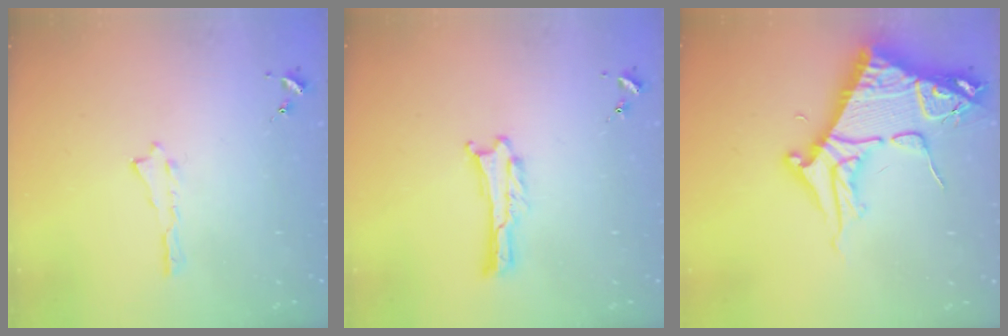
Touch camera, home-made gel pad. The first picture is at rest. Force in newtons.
{"total": 0.0}
{"total": 10.7, "press": 10.7, "slide": 1.2}